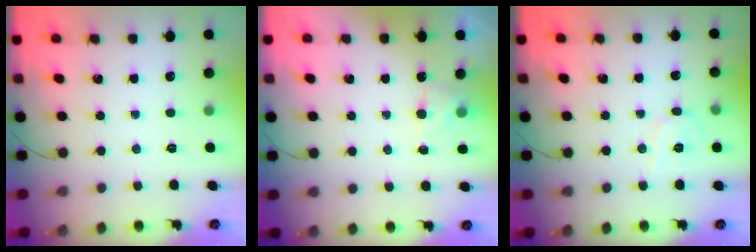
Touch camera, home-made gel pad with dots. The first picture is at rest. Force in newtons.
{"total": 3.9, "press": 3.6, "slide": 1.3}
{"total": 5.5, "press": 5.2, "slide": 1.5}